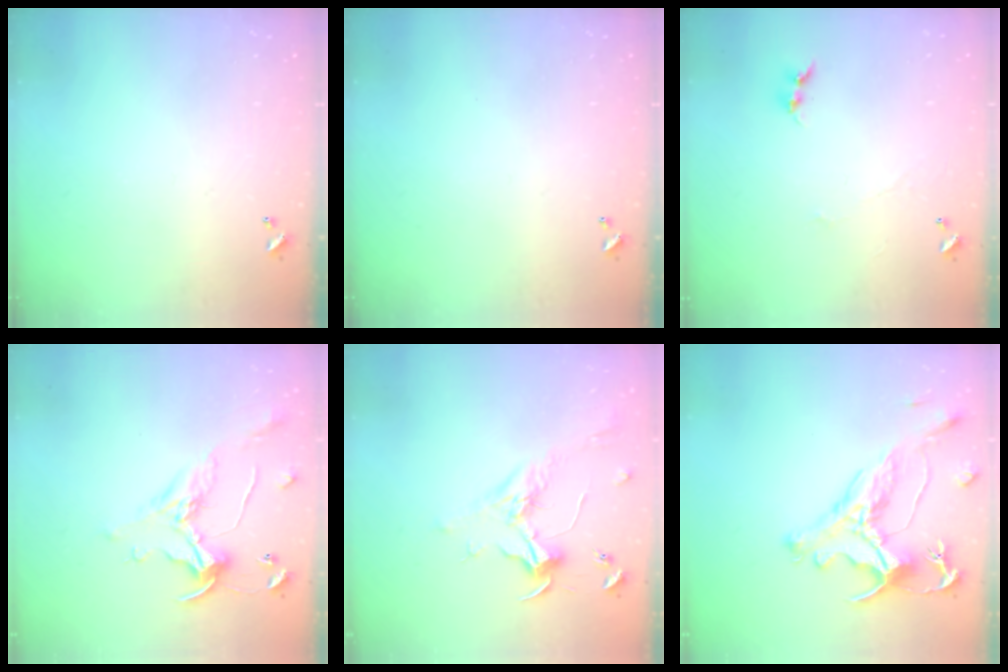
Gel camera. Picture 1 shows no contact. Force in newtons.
{"total": 0.0}
{"total": 0.6, "press": 0.3, "slide": 0.5}
{"total": 1.1, "press": 0.8, "slide": 0.9}
{"total": 1.9, "press": 1.7, "slide": 0.7}
{"total": 1.9, "press": 1.4, "slide": 1.2}